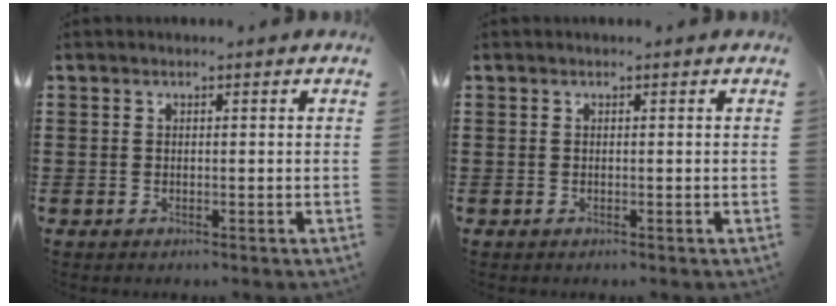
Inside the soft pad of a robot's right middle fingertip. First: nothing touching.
{"total": 0.0}